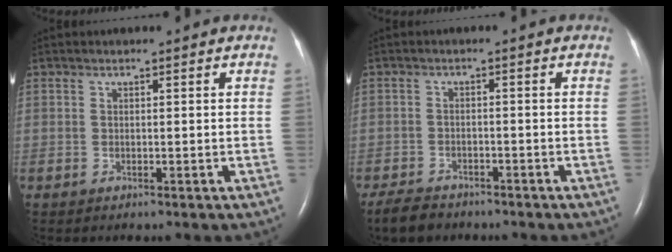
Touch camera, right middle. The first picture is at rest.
{"total": 4.5, "force": [-3.9, 1.6, 1.5], "torque": [-0.032, -0.009, -0.064]}